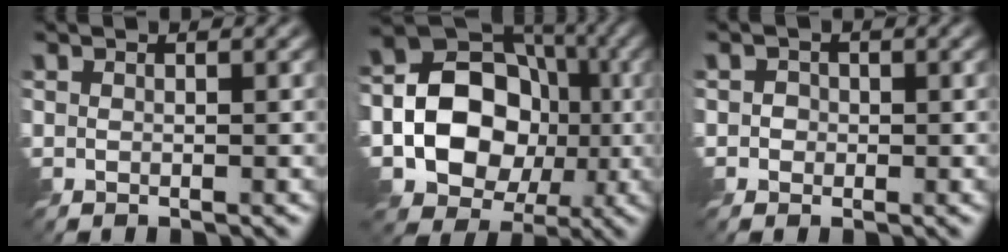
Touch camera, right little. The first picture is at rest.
{"total": 13.5, "force": [-2.8, 11.3, 6.8], "torque": [-0.098, 0.007, -0.070]}
{"total": 1.6, "force": [-0.1, 1.5, 0.5], "torque": [-0.016, 0.000, 0.001]}